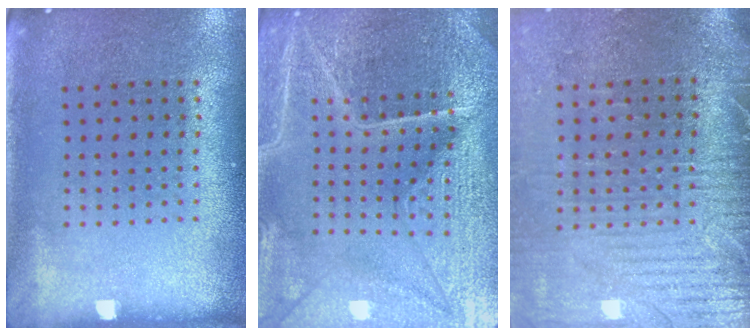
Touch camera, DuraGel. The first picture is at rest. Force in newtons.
{"total": 5.6, "press": 5.2, "slide": 2.2}
{"total": 3.6, "press": 3.3, "slide": 1.5}